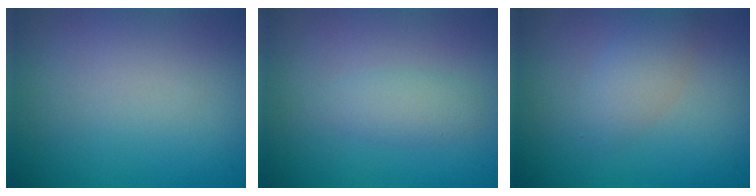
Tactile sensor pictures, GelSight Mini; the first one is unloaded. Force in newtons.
{"total": 1.6, "press": 1.6, "slide": 0.1}
{"total": 2.1, "press": 2.1, "slide": 0.1}